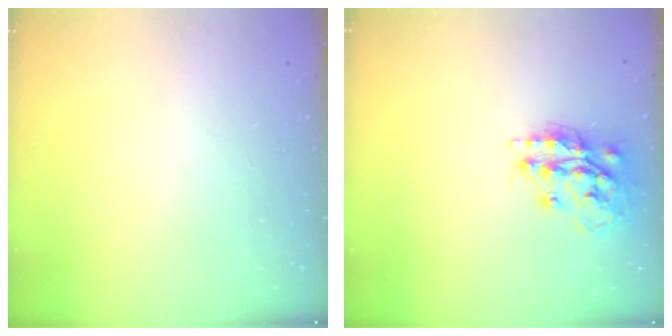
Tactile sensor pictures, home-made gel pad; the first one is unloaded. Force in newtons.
{"total": 15.4, "press": 15.3, "slide": 1.1}